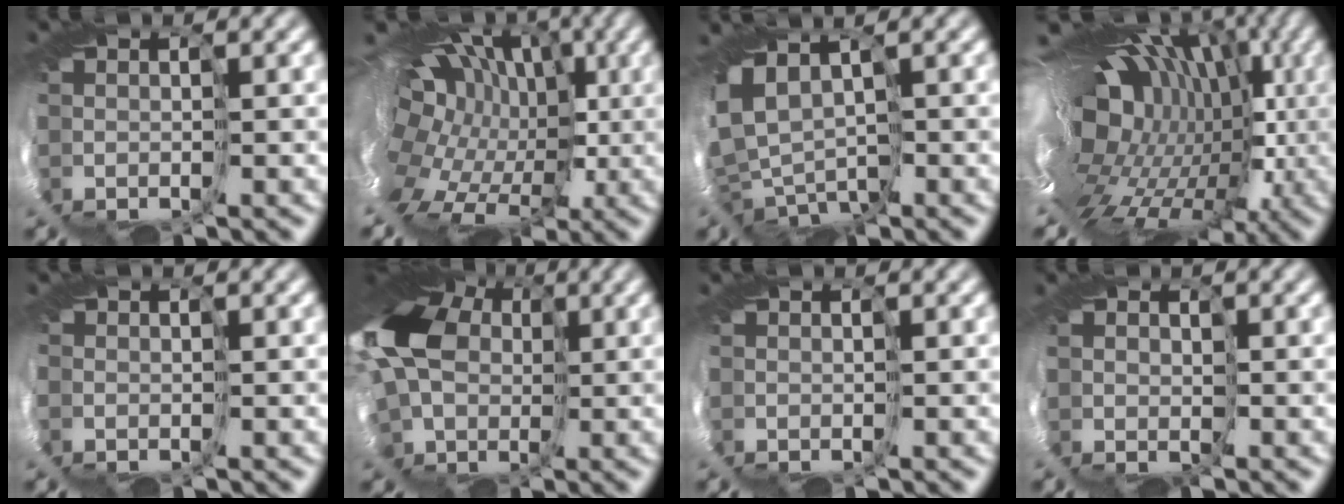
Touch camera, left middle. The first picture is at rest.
{"total": 17.5, "force": [0.3, 13.7, 11.0], "torque": [-0.184, -0.005, -0.033]}
{"total": 4.2, "force": [-0.1, 2.7, 3.3], "torque": [-0.094, -0.018, -0.005]}
{"total": 17.9, "force": [-0.2, 11.7, 13.5], "torque": [-0.202, 0.028, -0.037]}
{"total": 2.4, "force": [-1.0, 1.9, 1.0], "torque": [-0.047, -0.003, -0.001]}
{"total": 17.7, "force": [3.4, 13.4, 11.1], "torque": [-0.264, 0.032, -0.010]}
{"total": 0.0}
{"total": 1.8, "force": [0.9, 1.6, 0.2], "torque": [-0.022, 0.006, 0.013]}